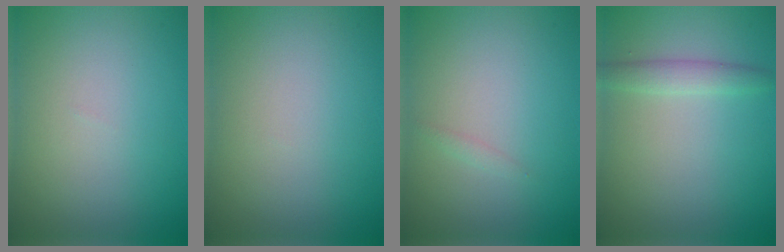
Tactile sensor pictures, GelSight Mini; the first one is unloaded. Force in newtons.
{"total": 0.0}
{"total": 0.5, "press": 0.5, "slide": 0.0}
{"total": 1.9, "press": 1.9, "slide": 0.0}